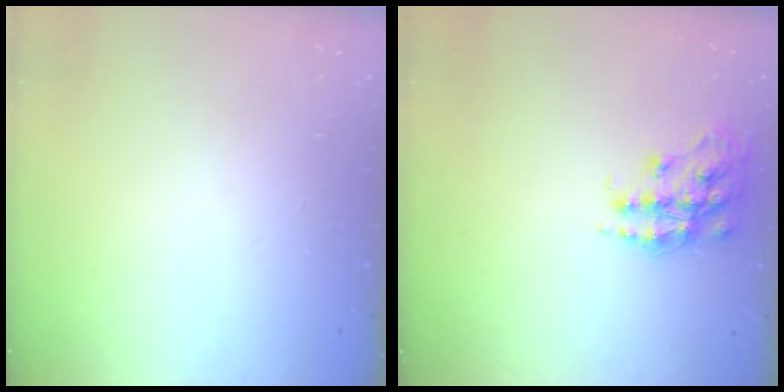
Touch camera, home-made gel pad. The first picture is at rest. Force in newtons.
{"total": 15.1, "press": 15.0, "slide": 1.0}